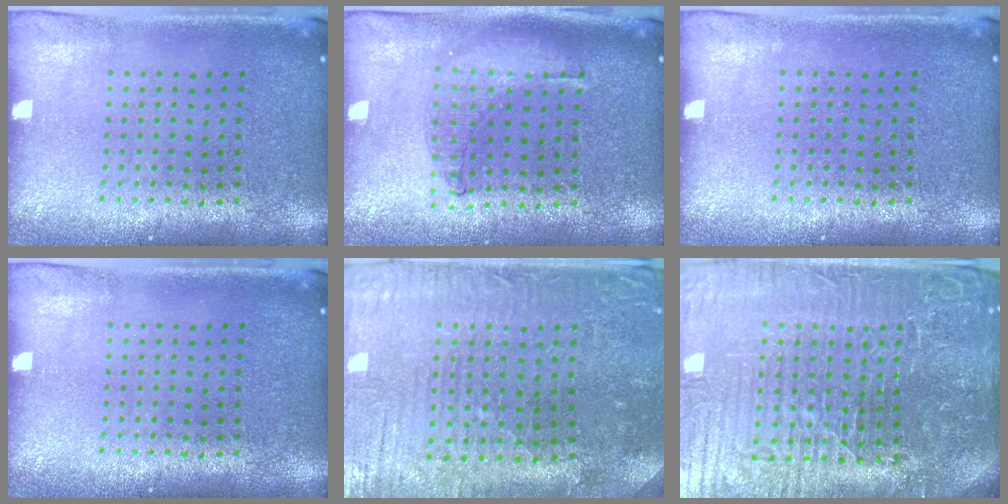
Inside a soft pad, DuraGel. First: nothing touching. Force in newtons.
{"total": 0.9, "press": 0.9, "slide": 0.1}
{"total": 0.0}
{"total": 0.0}
{"total": 1.6, "press": 1.5, "slide": 0.5}
{"total": 7.2, "press": 6.4, "slide": 3.3}